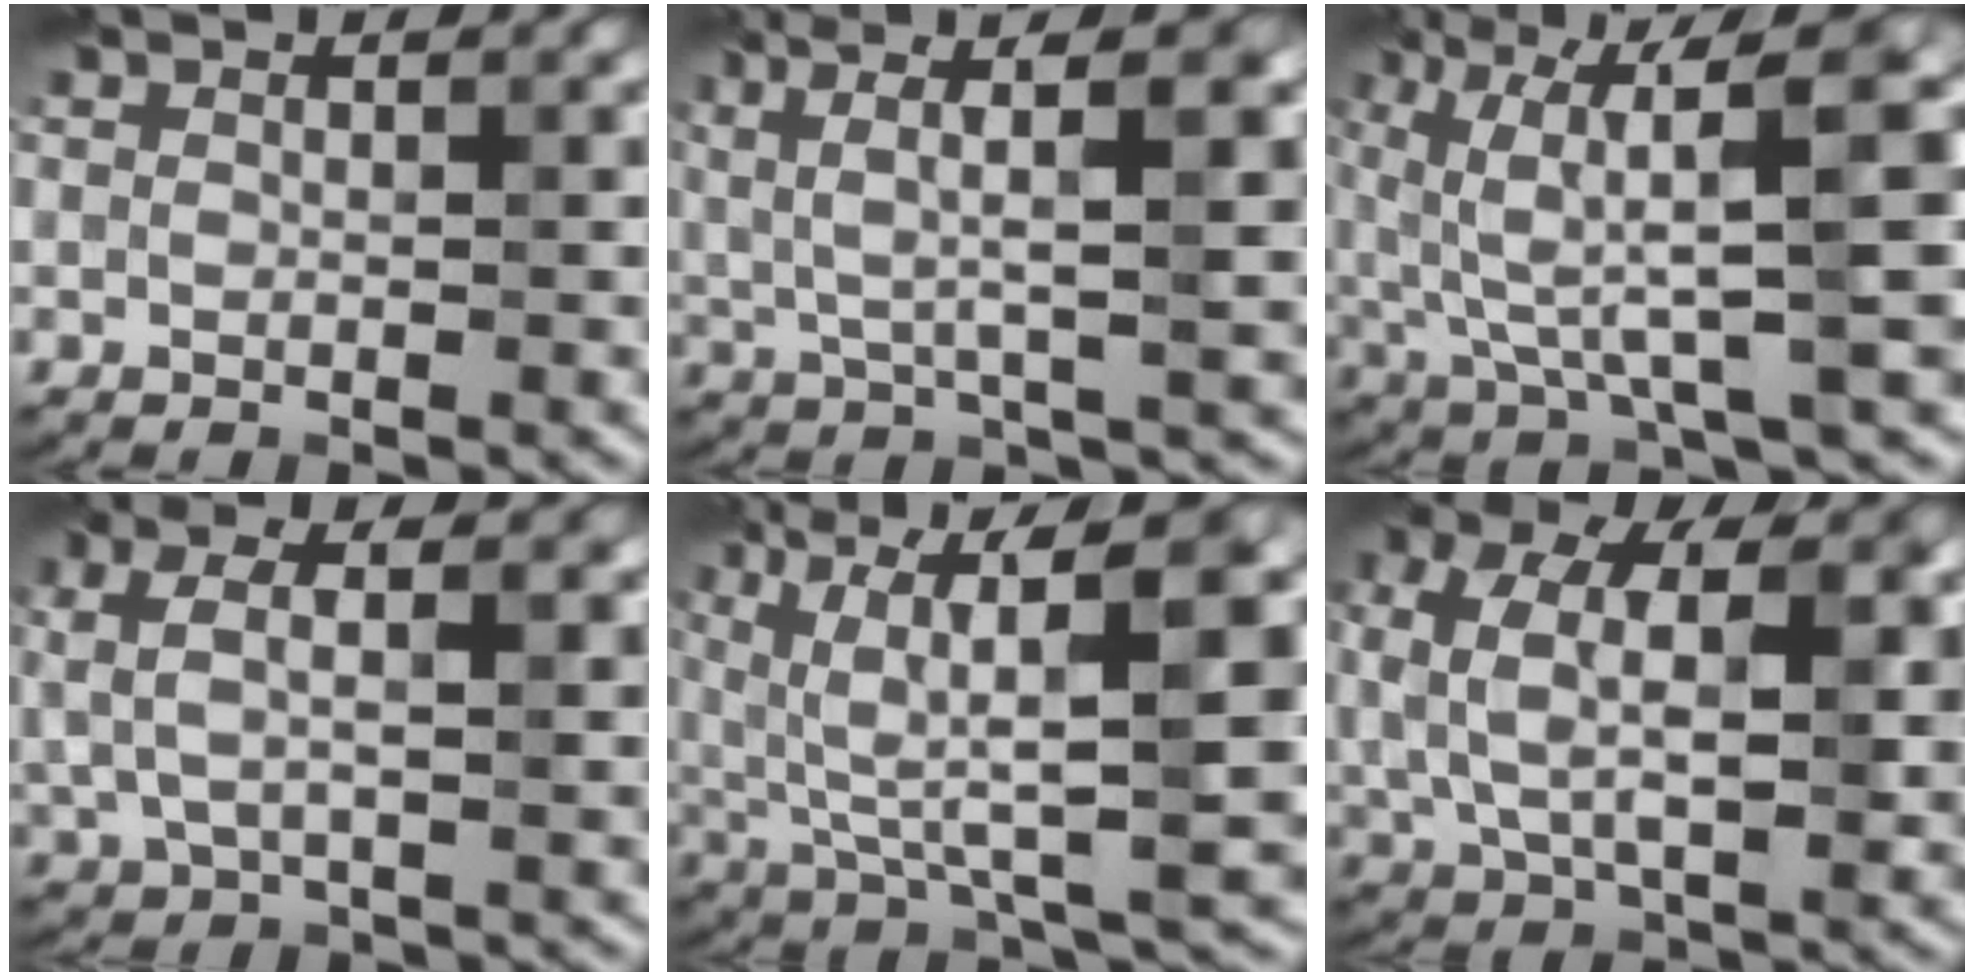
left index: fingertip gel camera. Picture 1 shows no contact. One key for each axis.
{"total": 7.8, "fx": 2.5, "fy": 1.7, "fz": 7.2, "tx": -0.124, "ty": 0.014, "tz": 0.044}
{"total": 11.5, "fx": 3.2, "fy": 2.2, "fz": 10.8, "tx": -0.175, "ty": 0.024, "tz": 0.064}
{"total": 4.7, "fx": 1.3, "fy": 1.8, "fz": 4.2, "tx": -0.088, "ty": 0.005, "tz": 0.022}
{"total": 12.7, "fx": 3.8, "fy": 3.3, "fz": 11.7, "tx": -0.201, "ty": 0.013, "tz": 0.076}
{"total": 9.5, "fx": 1.3, "fy": 5.1, "fz": 7.9, "tx": -0.160, "ty": 0.006, "tz": 0.020}